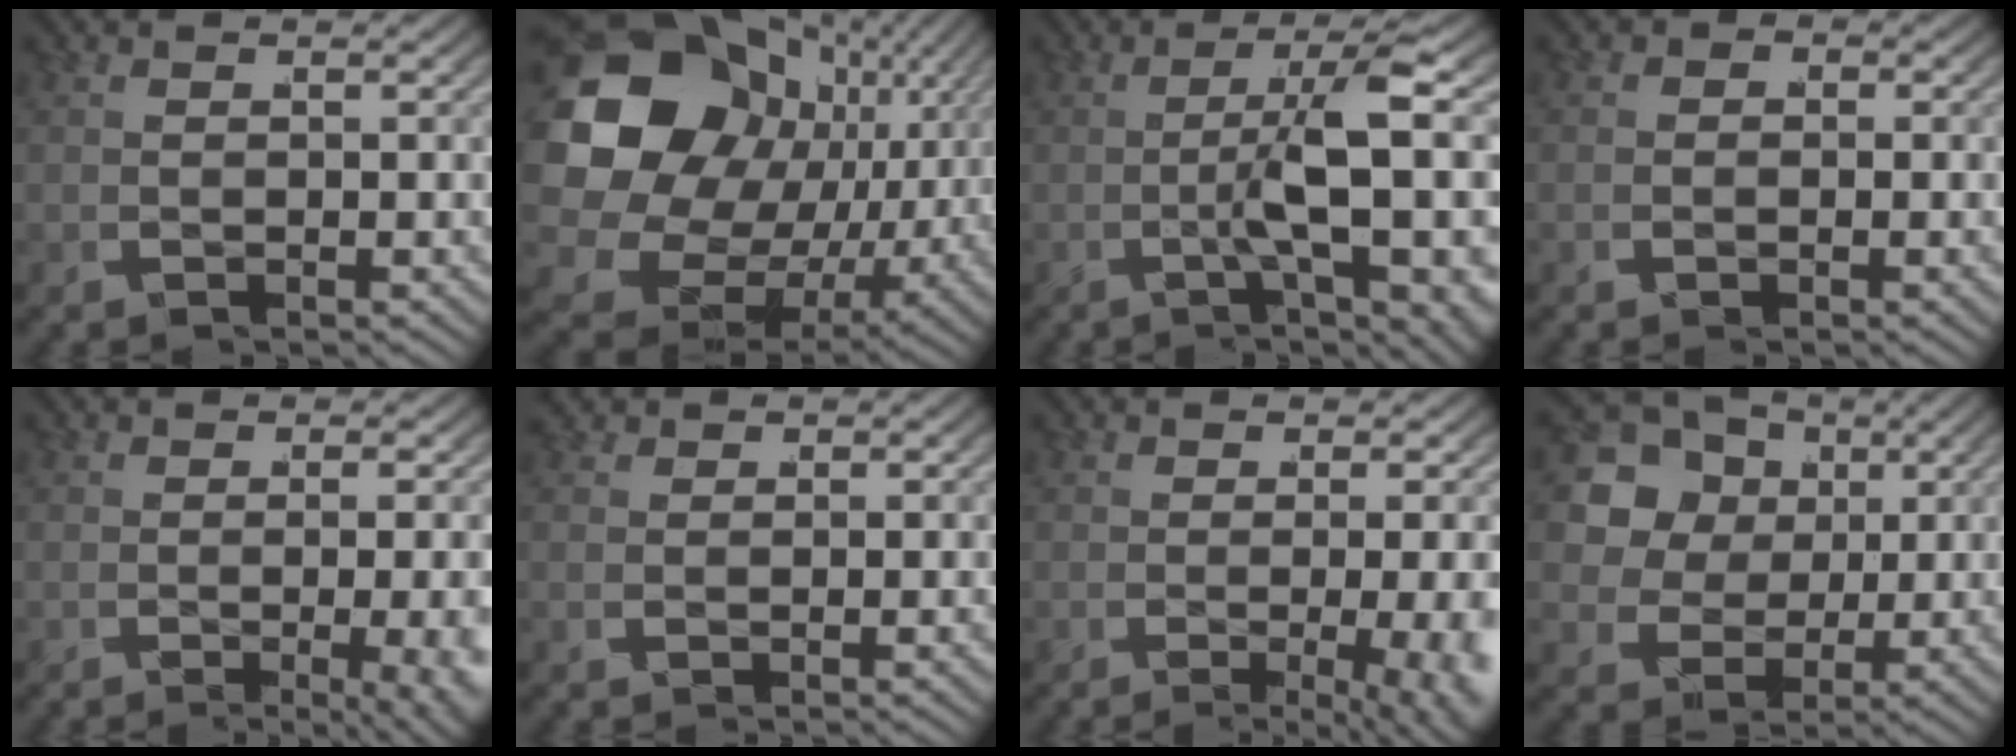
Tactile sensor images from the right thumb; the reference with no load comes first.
{"total": 19.7, "force": [0.6, 14.8, 12.9], "torque": [-0.246, -0.037, 0.009]}
{"total": 7.2, "force": [-0.5, 0.9, 7.1], "torque": [-0.123, 0.007, -0.017]}
{"total": 1.4, "force": [-0.9, 1.1, -0.2], "torque": [-0.008, -0.007, -0.020]}
{"total": 4.7, "force": [-1.1, 1.2, 4.4], "torque": [-0.061, -0.009, -0.014]}
{"total": 0.5, "force": [0.2, 0.0, -0.5], "torque": [0.009, -0.001, 0.006]}
{"total": 5.7, "force": [-1.5, 1.9, 5.2], "torque": [-0.078, -0.013, -0.021]}
{"total": 9.6, "force": [2.2, 8.0, 4.9], "torque": [-0.107, -0.010, 0.020]}